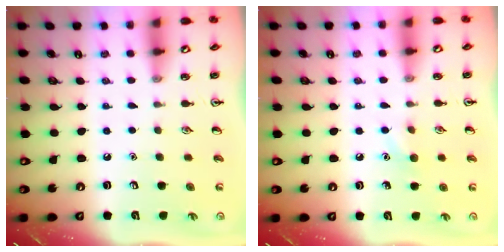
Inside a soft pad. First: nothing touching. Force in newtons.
{"total": 5.7, "press": 5.4, "slide": 1.7}